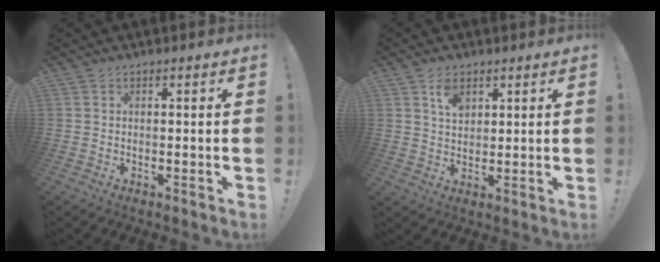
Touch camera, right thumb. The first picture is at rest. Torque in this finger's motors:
{"motor_torque": [0.31, 0.41, 0.68, -0.21, 0.10]}